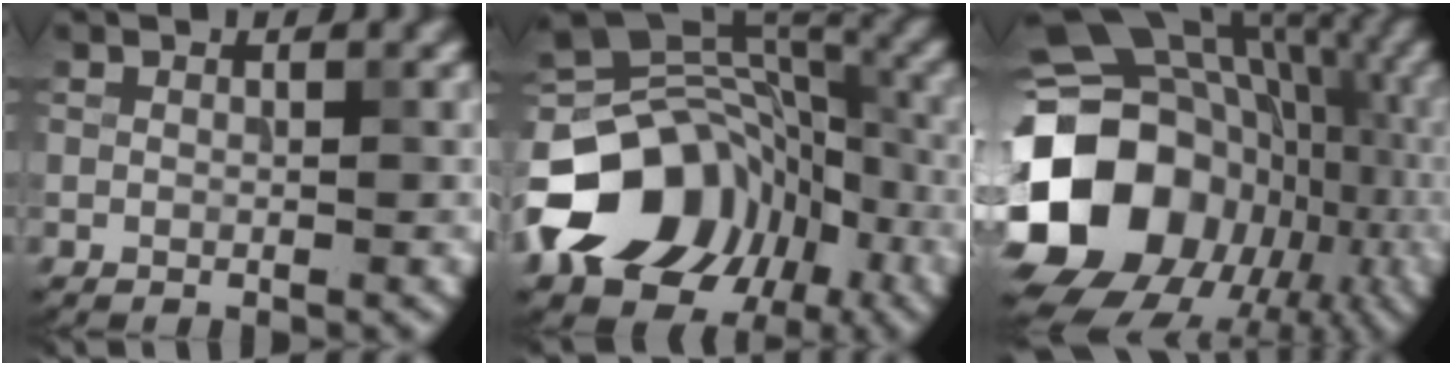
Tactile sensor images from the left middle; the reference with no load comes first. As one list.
[{"total": 14.8, "force": [-6.9, 10.9, 7.3], "torque": [-0.141, 0.016, -0.125]}, {"total": 18.3, "force": [-3.9, 15.3, 9.4], "torque": [-0.183, 0.000, -0.076]}]